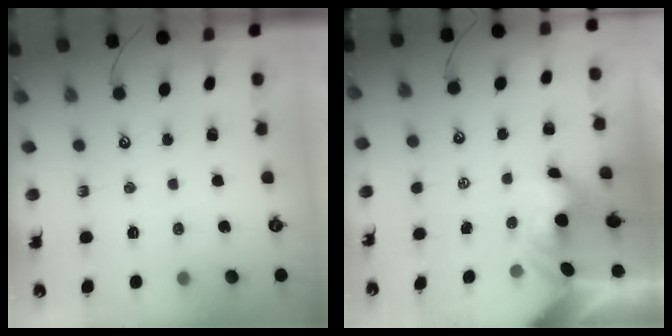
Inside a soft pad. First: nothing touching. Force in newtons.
{"total": 1.8, "press": 1.7, "slide": 0.7}